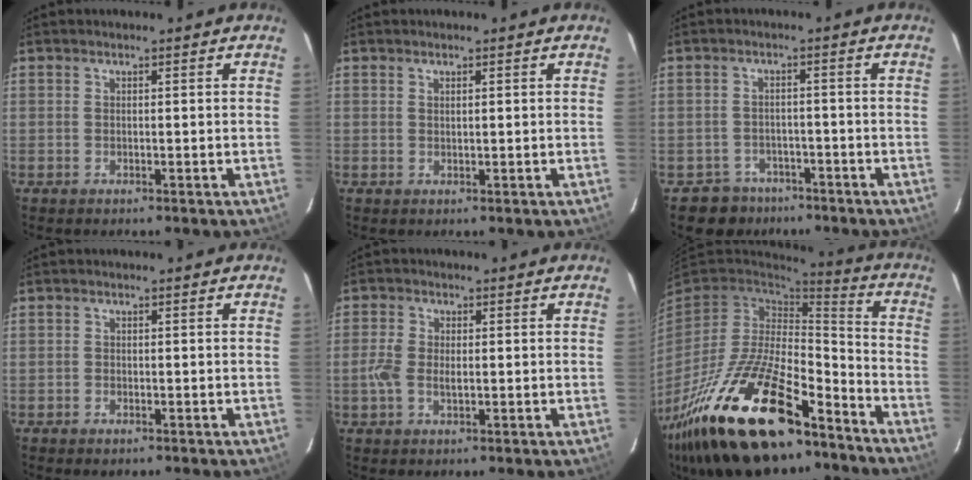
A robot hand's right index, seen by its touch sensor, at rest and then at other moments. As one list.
[{"total": 0.7, "force": [0.4, 0.2, 0.5], "torque": [-0.010, 0.002, 0.008]}, {"total": 5.3, "force": [-3.5, 4.0, -0.3], "torque": [-0.009, 0.027, -0.054]}, {"total": 1.1, "force": [-0.8, 0.7, 0.4], "torque": [-0.008, -0.001, -0.013]}, {"total": 3.9, "force": [-0.6, 2.1, 3.3], "torque": [-0.076, 0.001, -0.014]}, {"total": 29.8, "force": [-19.3, 11.6, 19.6], "torque": [-0.387, -0.027, -0.315]}]